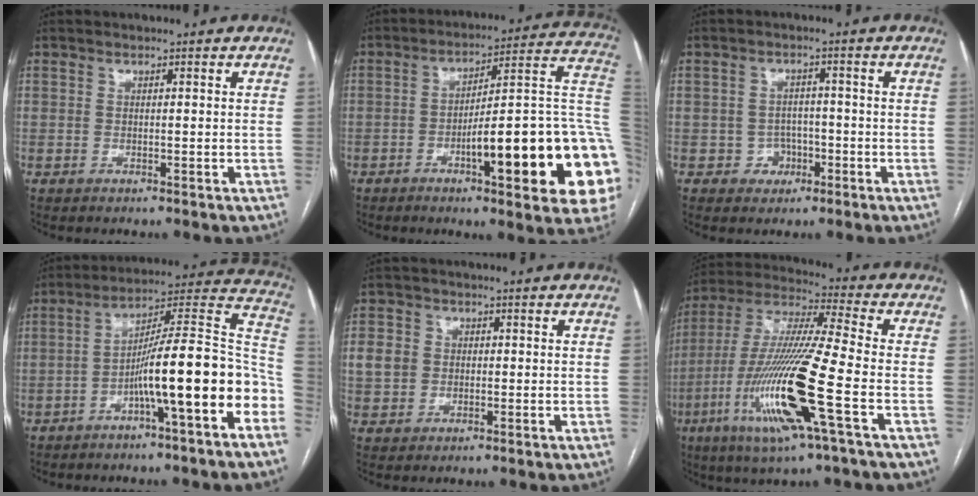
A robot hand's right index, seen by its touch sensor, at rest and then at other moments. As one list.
[{"total": 25.3, "force": [-5.5, 3.7, 24.4], "torque": [-0.225, 0.017, -0.071]}, {"total": 3.4, "force": [-1.3, 3.1, 0.6], "torque": [0.007, 0.013, -0.016]}, {"total": 17.1, "force": [-6.0, 0.9, 16.0], "torque": [-0.230, 0.034, -0.094]}, {"total": 5.6, "force": [0.5, 5.1, 2.2], "torque": [-0.053, 0.014, 0.014]}, {"total": 19.4, "force": [-6.3, 0.4, 18.3], "torque": [-0.390, -0.023, -0.124]}]